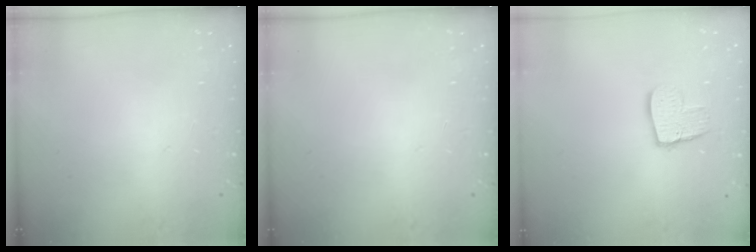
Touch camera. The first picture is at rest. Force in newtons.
{"total": 0.0}
{"total": 10.0, "press": 10.0, "slide": 0.8}